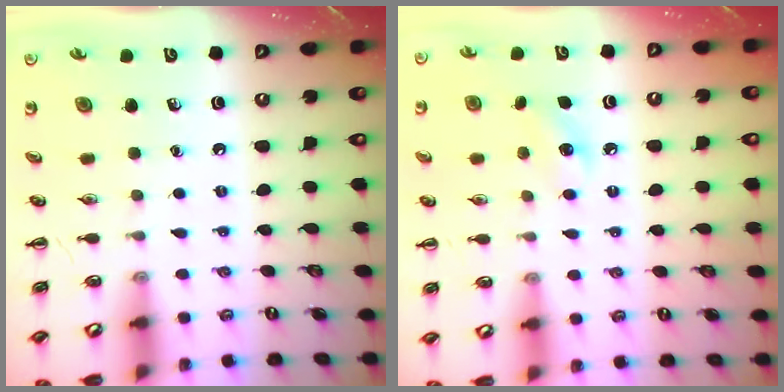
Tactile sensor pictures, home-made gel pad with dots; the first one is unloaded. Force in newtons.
{"total": 7.7, "press": 7.4, "slide": 1.9}